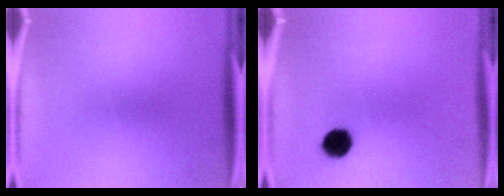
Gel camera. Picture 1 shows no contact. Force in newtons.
{"total": 5.6}